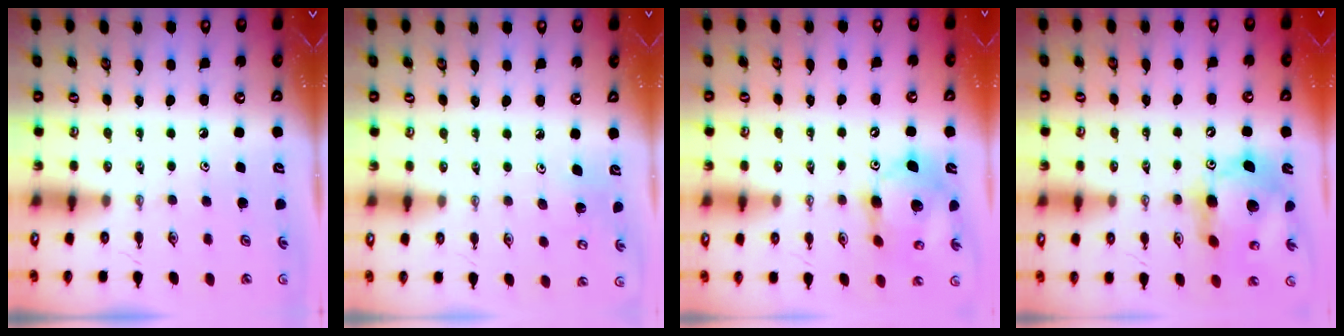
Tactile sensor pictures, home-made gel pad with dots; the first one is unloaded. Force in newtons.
{"total": 4.5, "press": 4.3, "slide": 1.2}
{"total": 13.5, "press": 13.3, "slide": 2.4}
{"total": 15.2, "press": 15.1, "slide": 1.5}